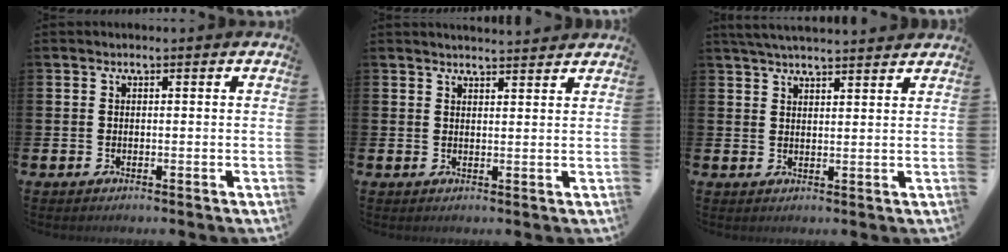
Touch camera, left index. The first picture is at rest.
{"total": 2.5, "force": [2.5, 0.0, 0.0], "torque": [0.008, -0.017, 0.042]}
{"total": 3.8, "force": [3.7, 0.0, 0.8], "torque": [-0.033, -0.008, 0.070]}